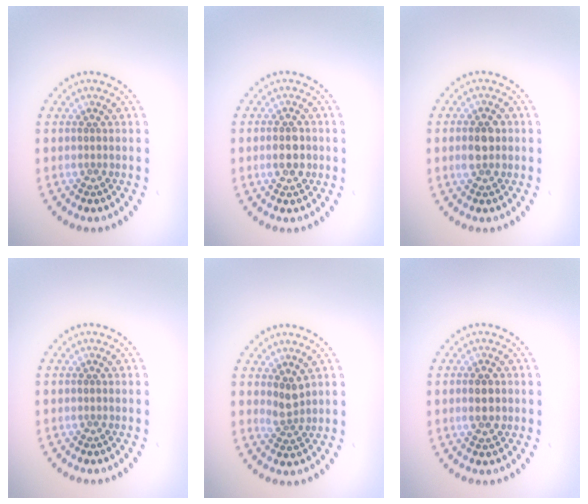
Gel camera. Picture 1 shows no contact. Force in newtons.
{"total": 2.8, "press": 2.8, "slide": 0.2}
{"total": 2.5, "press": 2.5, "slide": 0.2}
{"total": 0.0}
{"total": 1.9, "press": 1.4, "slide": 1.3}
{"total": 1.9, "press": 1.8, "slide": 0.2}